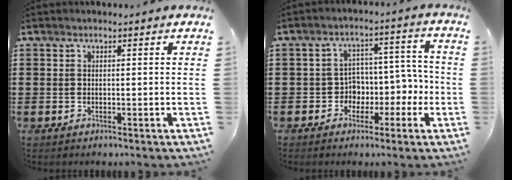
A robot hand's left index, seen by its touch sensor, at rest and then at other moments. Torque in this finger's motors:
{"motor_torque": [0.19, 0.14, 0.28, 0.03]}